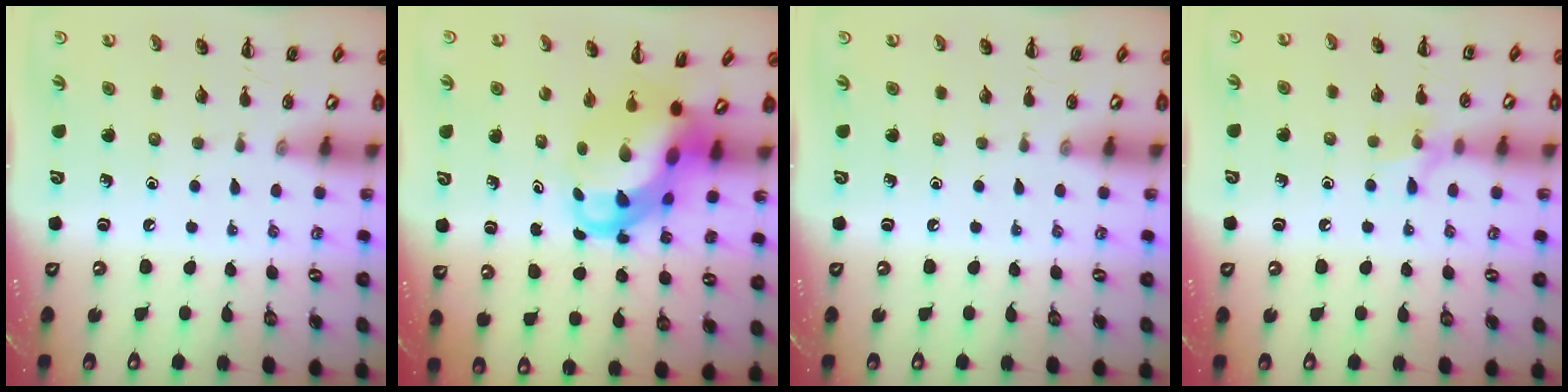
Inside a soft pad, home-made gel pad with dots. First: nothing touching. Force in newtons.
{"total": 7.1, "press": 6.8, "slide": 1.9}
{"total": 0.0}
{"total": 7.1, "press": 7.0, "slide": 1.4}